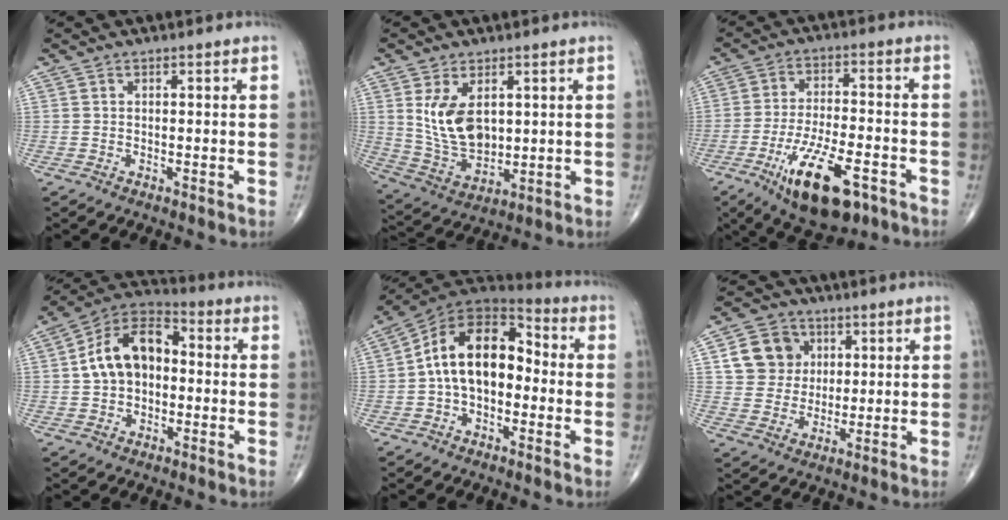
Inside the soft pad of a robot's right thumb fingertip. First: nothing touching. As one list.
[{"total": 10.9, "force": [2.8, 6.5, 8.4], "torque": [-0.141, -0.021, 0.072]}, {"total": 15.7, "force": [-7.7, 6.2, 12.2], "torque": [-0.205, 0.021, -0.120]}, {"total": 13.2, "force": [0.4, 8.9, 9.7], "torque": [-0.150, 0.036, -0.009]}, {"total": 15.3, "force": [-0.8, 9.6, 11.9], "torque": [-0.176, 0.049, -0.027]}, {"total": 9.8, "force": [2.8, 8.7, 3.5], "torque": [-0.031, -0.003, 0.050]}]